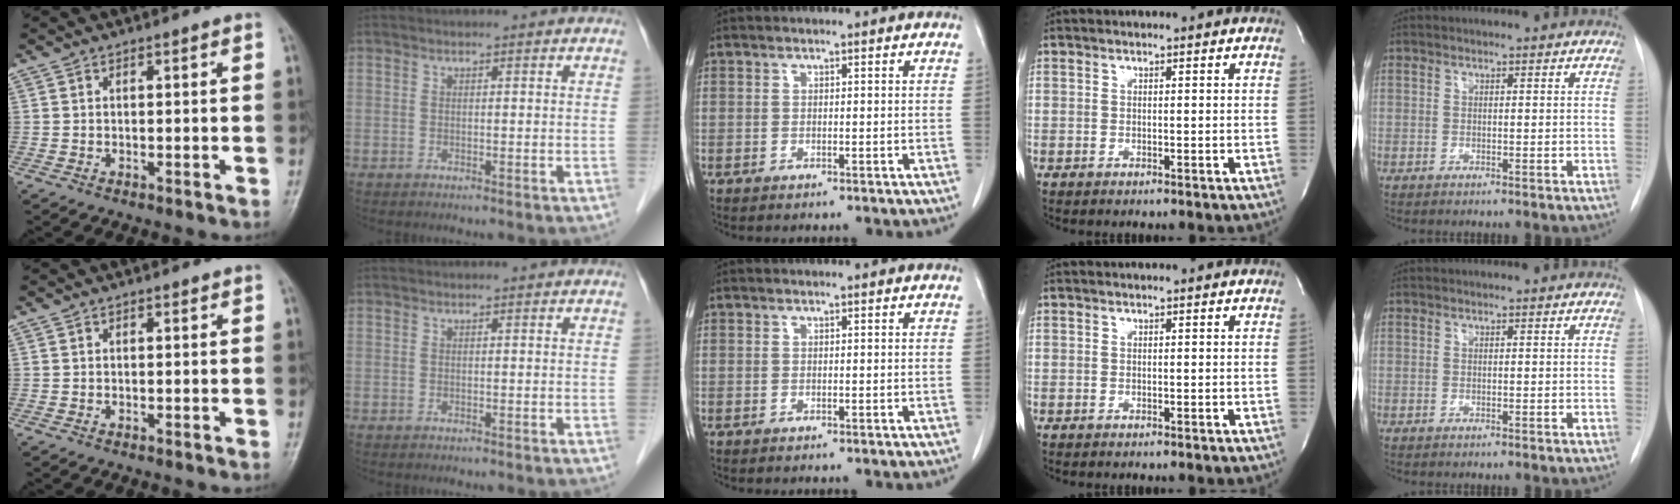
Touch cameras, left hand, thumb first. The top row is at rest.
{}